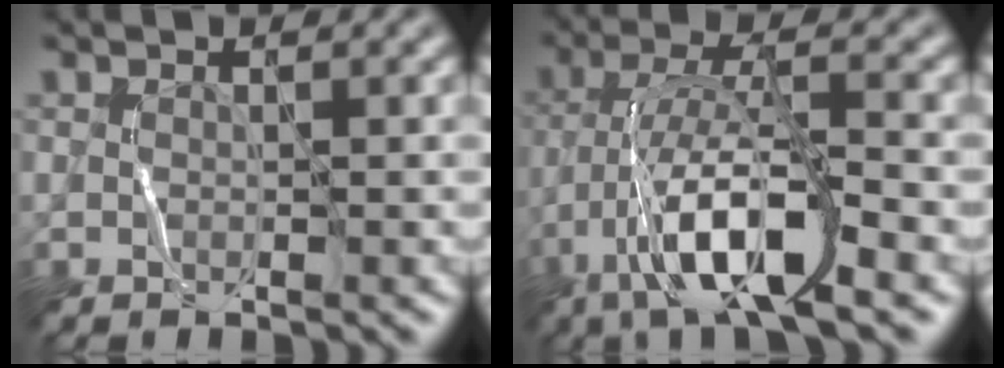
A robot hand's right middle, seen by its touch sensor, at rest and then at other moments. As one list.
[{"total": 9.6, "force": [-5.0, 2.4, 7.8], "torque": [-0.141, 0.017, -0.099]}]